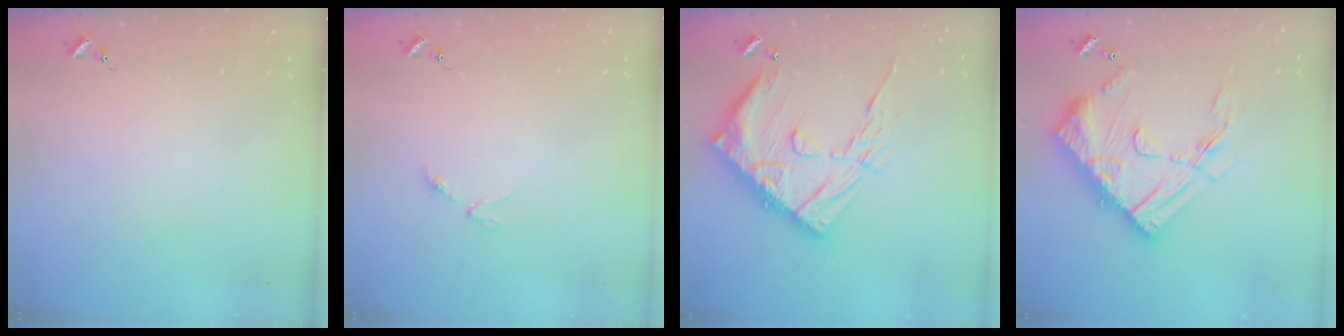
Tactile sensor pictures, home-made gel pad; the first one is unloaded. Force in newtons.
{"total": 2.8, "press": 2.8, "slide": 0.5}
{"total": 22.5, "press": 22.4, "slide": 2.1}
{"total": 21.5, "press": 21.4, "slide": 1.6}